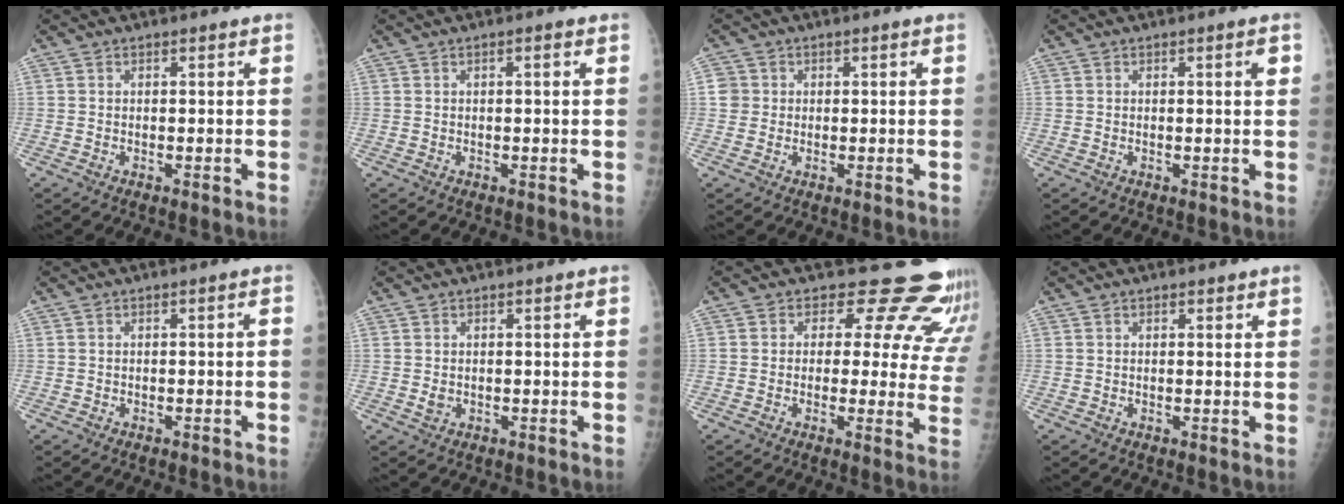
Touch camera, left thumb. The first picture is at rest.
{"total": 1.1, "force": [0.4, 0.2, 1.0], "torque": [-0.019, 0.002, 0.004]}
{"total": 2.7, "force": [0.4, 2.7, 0.4], "torque": [0.013, 0.004, 0.005]}
{"total": 1.4, "force": [0.5, 0.2, 1.3], "torque": [-0.019, 0.000, 0.007]}
{"total": 0.7, "force": [-0.3, 0.4, 0.5], "torque": [-0.005, 0.012, -0.004]}
{"total": 1.4, "force": [0.1, 1.1, 0.8], "torque": [-0.012, -0.002, 0.007]}
{"total": 16.4, "force": [14.2, 6.8, 4.9], "torque": [0.006, -0.093, 0.129]}
{"total": 1.0, "force": [0.8, 0.4, 0.5], "torque": [-0.007, -0.005, 0.010]}